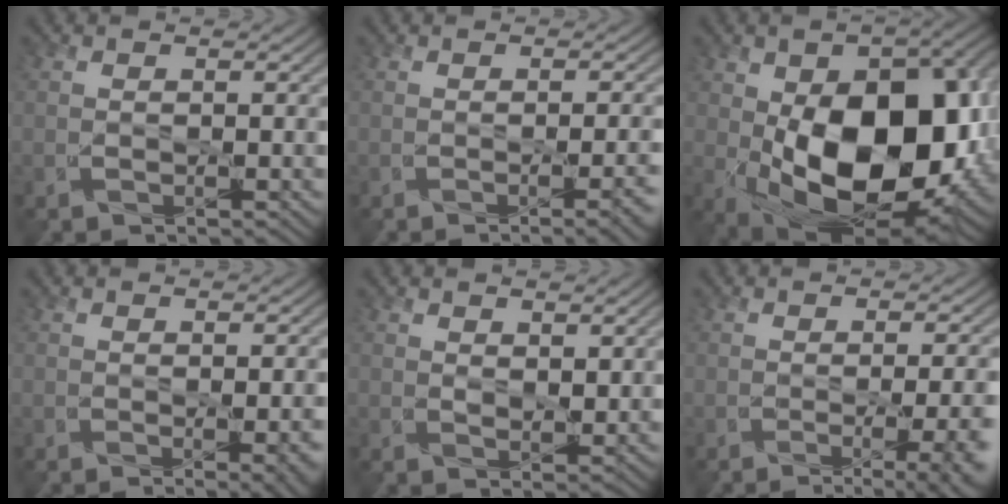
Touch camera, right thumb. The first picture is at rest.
{"total": 4.1, "force": [-1.1, 0.9, 3.9], "torque": [-0.050, 0.002, -0.007]}
{"total": 18.7, "force": [-2.1, 10.8, 15.1], "torque": [-0.240, -0.020, -0.025]}
{"total": 3.3, "force": [-0.7, 0.5, 3.1], "torque": [-0.040, -0.001, -0.003]}
{"total": 2.3, "force": [1.7, 0.7, 1.5], "torque": [-0.035, -0.004, 0.036]}
{"total": 9.4, "force": [-2.9, 3.2, 8.4], "torque": [-0.076, -0.003, -0.025]}